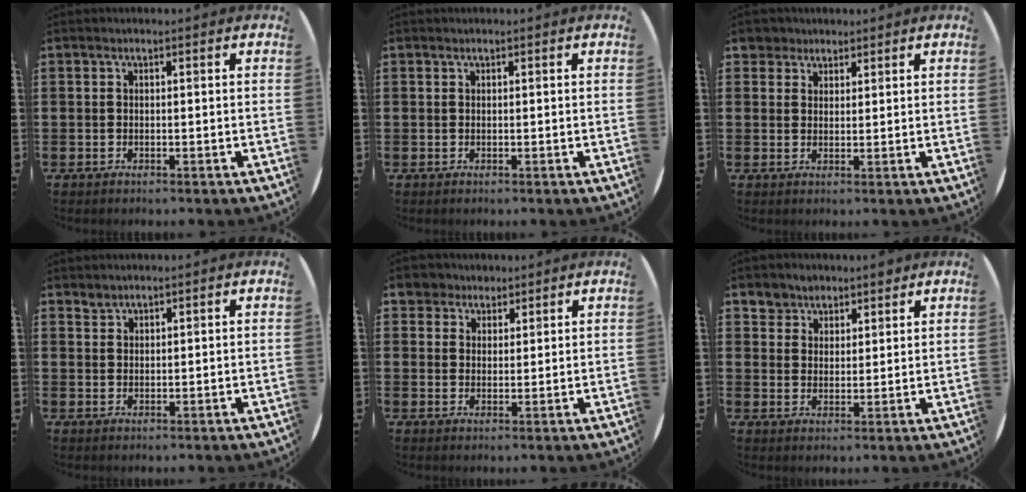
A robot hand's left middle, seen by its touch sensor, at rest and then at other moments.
{"total": 0.0}
{"total": 3.1, "force": [2.5, 1.8, 0.0], "torque": [-0.003, 0.006, 0.046]}
{"total": 1.3, "force": [1.3, 0.3, -0.2], "torque": [0.003, 0.001, 0.025]}
{"total": 3.9, "force": [3.3, 2.1, 0.1], "torque": [-0.009, 0.002, 0.061]}
{"total": 4.4, "force": [3.7, 2.4, -0.1], "torque": [-0.013, 0.000, 0.070]}